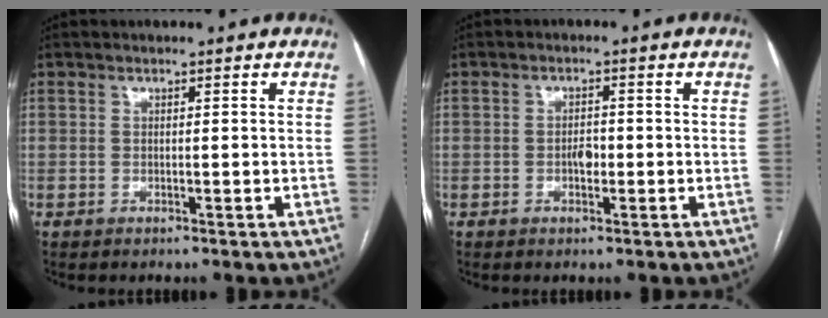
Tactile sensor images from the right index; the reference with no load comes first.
{"total": 2.1, "force": [-0.5, 1.1, 1.7], "torque": [-0.027, 0.004, -0.007]}